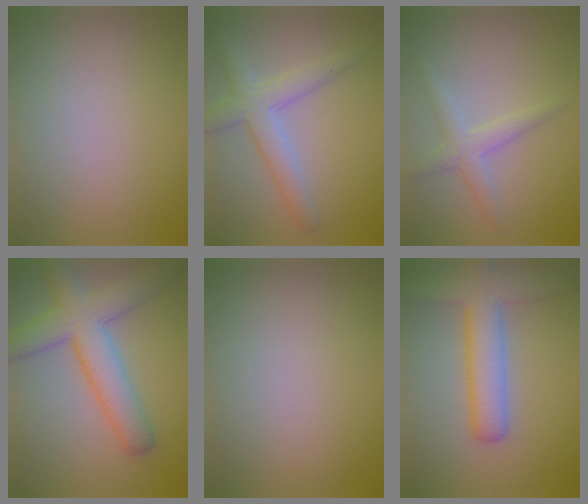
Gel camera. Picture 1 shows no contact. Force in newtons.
{"total": 4.0, "press": 3.9, "slide": 0.2}
{"total": 2.5, "press": 2.5, "slide": 0.0}
{"total": 7.0, "press": 7.0, "slide": 0.3}
{"total": 0.0}
{"total": 5.8, "press": 5.8, "slide": 0.3}